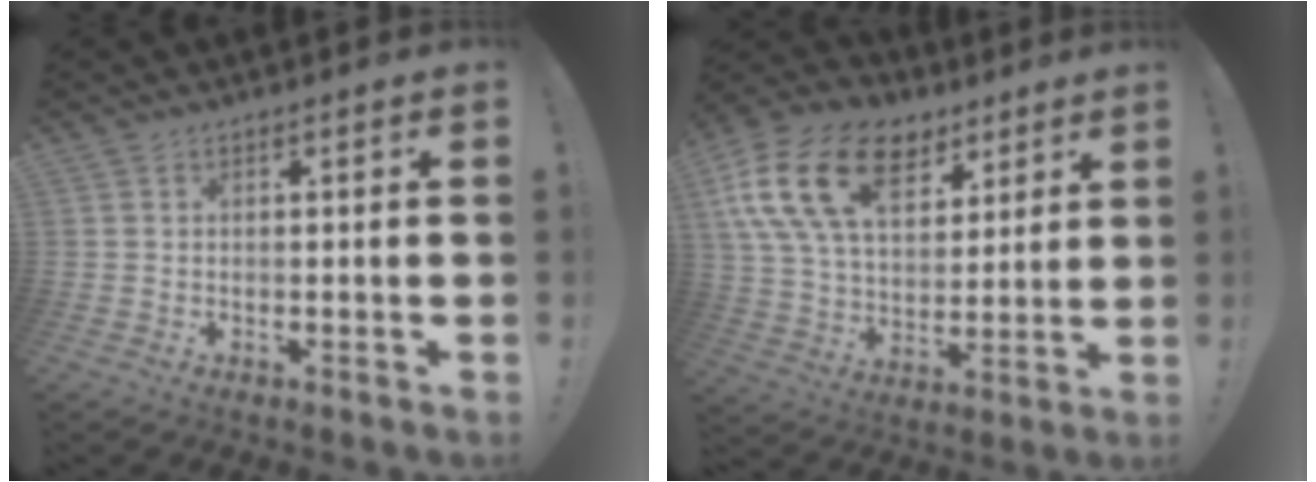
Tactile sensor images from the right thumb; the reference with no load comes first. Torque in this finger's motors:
{"motor_torque": [1.06, 2.85, 1.07, -0.41, 0.22]}